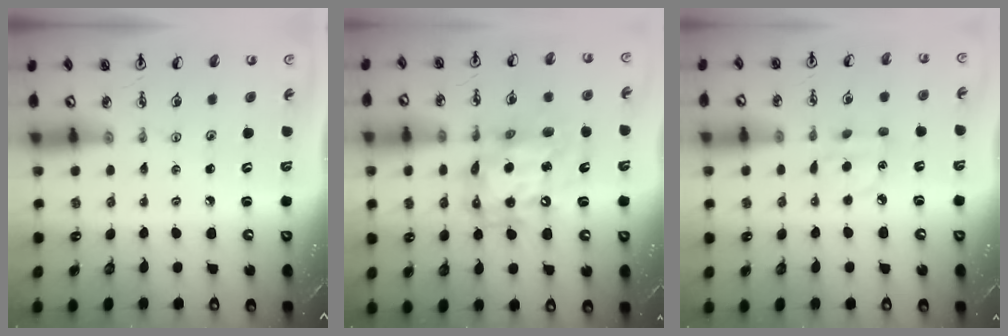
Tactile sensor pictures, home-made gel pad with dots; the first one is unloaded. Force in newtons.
{"total": 15.9, "press": 15.8, "slide": 1.7}
{"total": 6.8, "press": 6.8, "slide": 0.7}